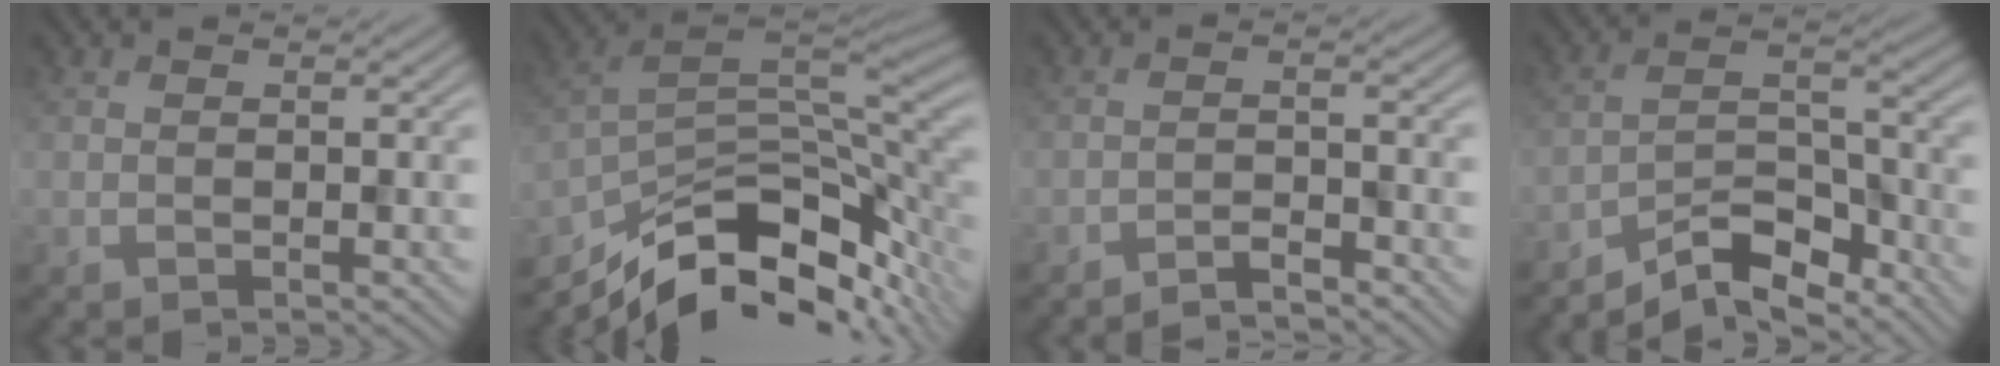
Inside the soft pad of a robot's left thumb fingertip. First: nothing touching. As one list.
[{"total": 14.0, "force": [-8.3, 6.0, 9.5], "torque": [-0.181, -0.017, -0.135]}, {"total": 2.5, "force": [-2.4, 0.2, 0.8], "torque": [-0.011, 0.005, -0.048]}, {"total": 7.7, "force": [-6.7, 2.0, 3.3], "torque": [-0.052, 0.007, -0.133]}]